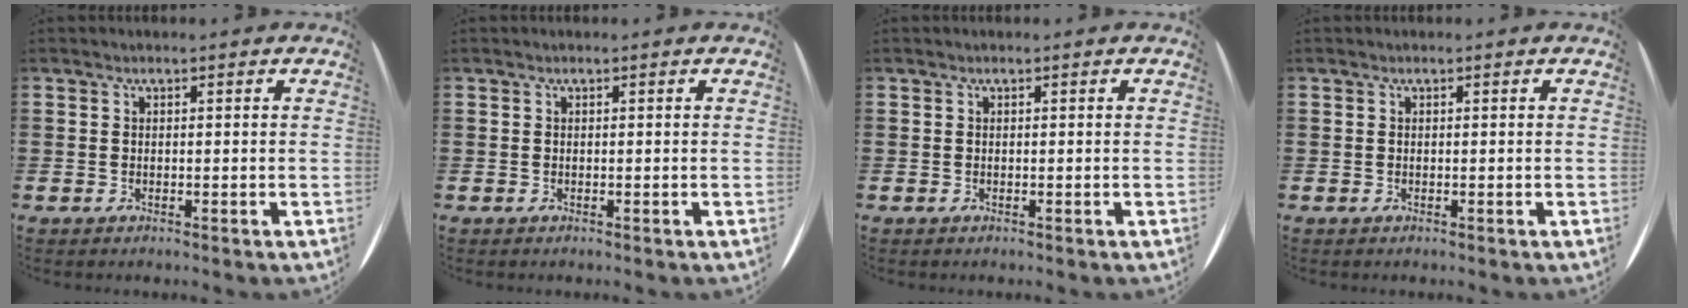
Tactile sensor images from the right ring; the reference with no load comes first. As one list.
[{"total": 0.0}, {"total": 0.0}, {"total": 0.0}]